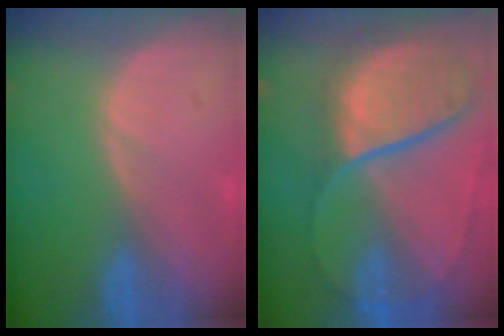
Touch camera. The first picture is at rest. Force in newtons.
{"total": 11.2, "press": 9.3, "slide": 6.3}